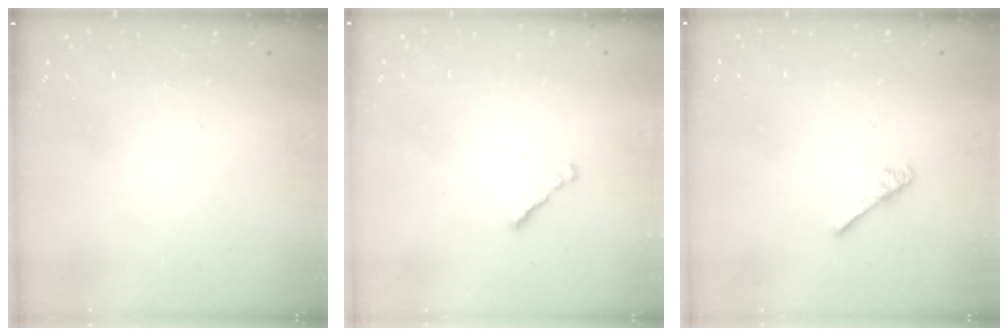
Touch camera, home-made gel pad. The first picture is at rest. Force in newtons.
{"total": 1.3, "press": 1.2, "slide": 0.5}
{"total": 2.9, "press": 2.9, "slide": 0.4}